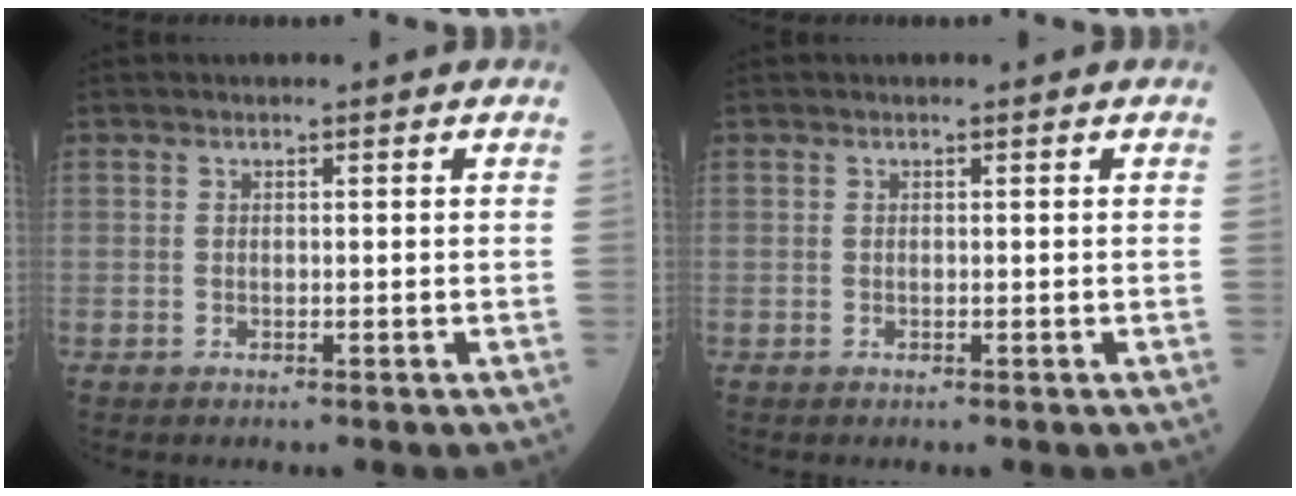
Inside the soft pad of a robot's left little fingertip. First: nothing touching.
{"total": 0.0}